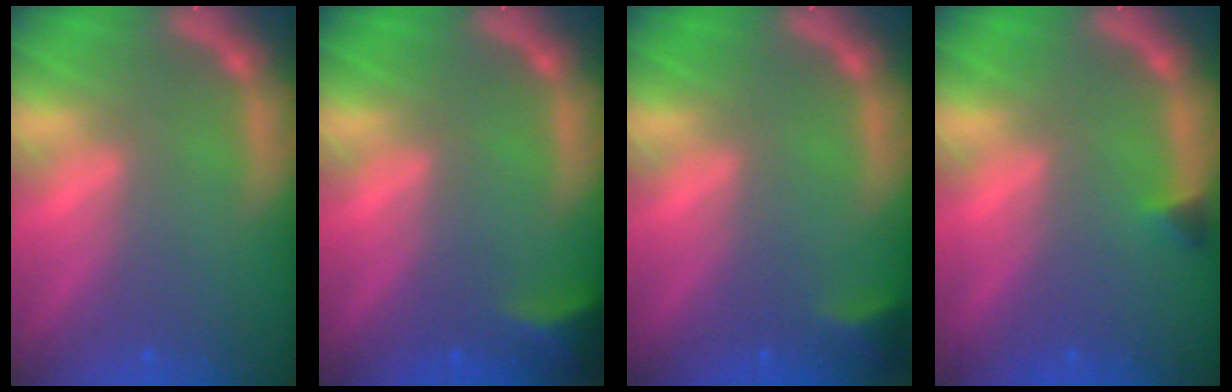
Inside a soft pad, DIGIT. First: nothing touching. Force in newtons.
{"total": 2.9}
{"total": 1.9}
{"total": 0.9}